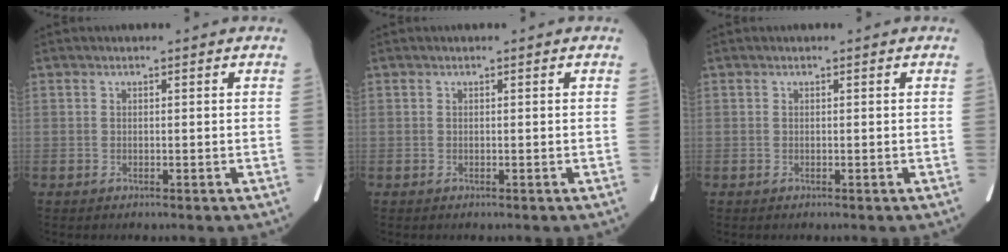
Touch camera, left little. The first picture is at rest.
{"total": 0.0}
{"total": 0.0}